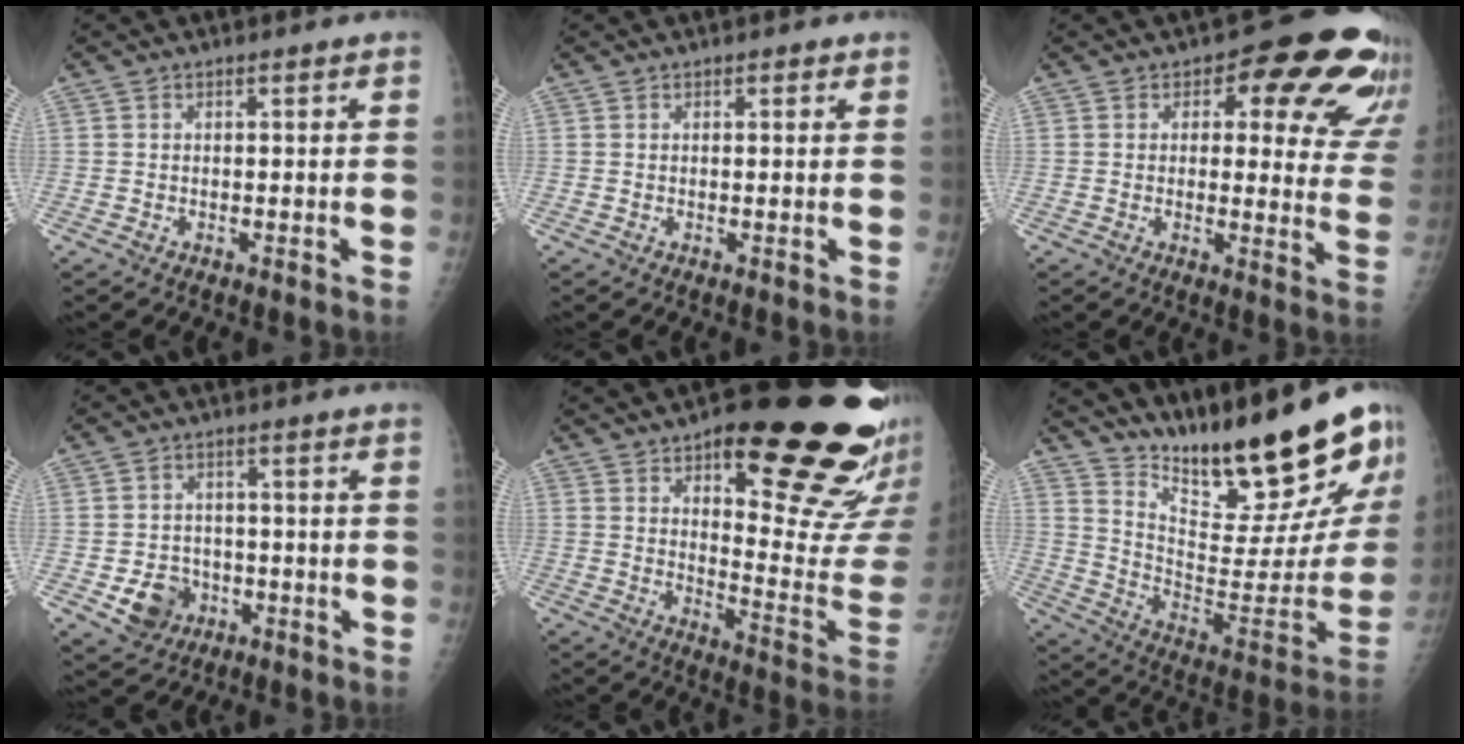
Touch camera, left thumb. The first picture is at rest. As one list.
[{"total": 0.8, "force": [0.6, 0.4, 0.3], "torque": [0.001, -0.003, 0.004]}, {"total": 16.8, "force": [9.0, 8.2, 11.6], "torque": [-0.078, -0.042, 0.085]}, {"total": 6.6, "force": [-2.4, 5.6, 2.6], "torque": [-0.021, 0.012, -0.032]}, {"total": 25.2, "force": [15.2, 8.0, 18.4], "torque": [-0.193, -0.082, 0.214]}, {"total": 28.1, "force": [22.7, 4.9, 15.7], "torque": [-0.212, -0.148, 0.339]}]